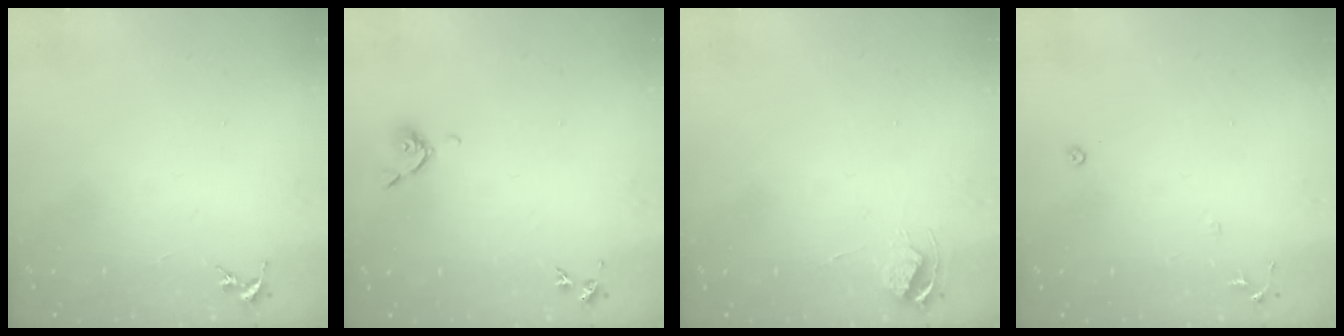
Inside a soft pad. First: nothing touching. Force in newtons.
{"total": 5.8, "press": 5.6, "slide": 1.4}
{"total": 6.1, "press": 6.0, "slide": 0.7}
{"total": 6.1, "press": 6.1, "slide": 0.7}